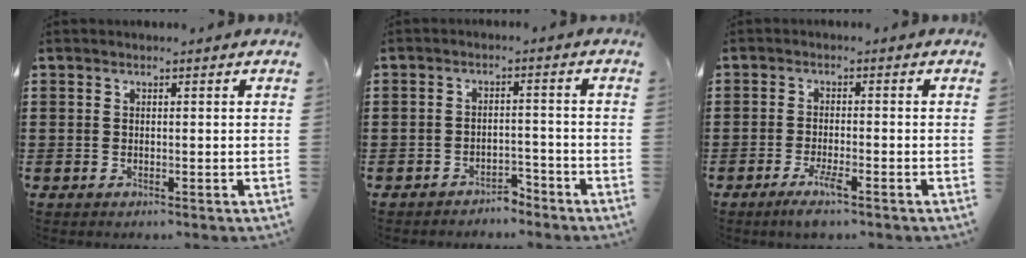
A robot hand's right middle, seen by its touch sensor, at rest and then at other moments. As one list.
[{"total": 3.0, "force": [-2.9, 0.5, 0.1], "torque": [-0.010, 0.001, -0.061]}, {"total": 3.4, "force": [-2.0, 0.3, 2.7], "torque": [-0.058, -0.008, -0.038]}]